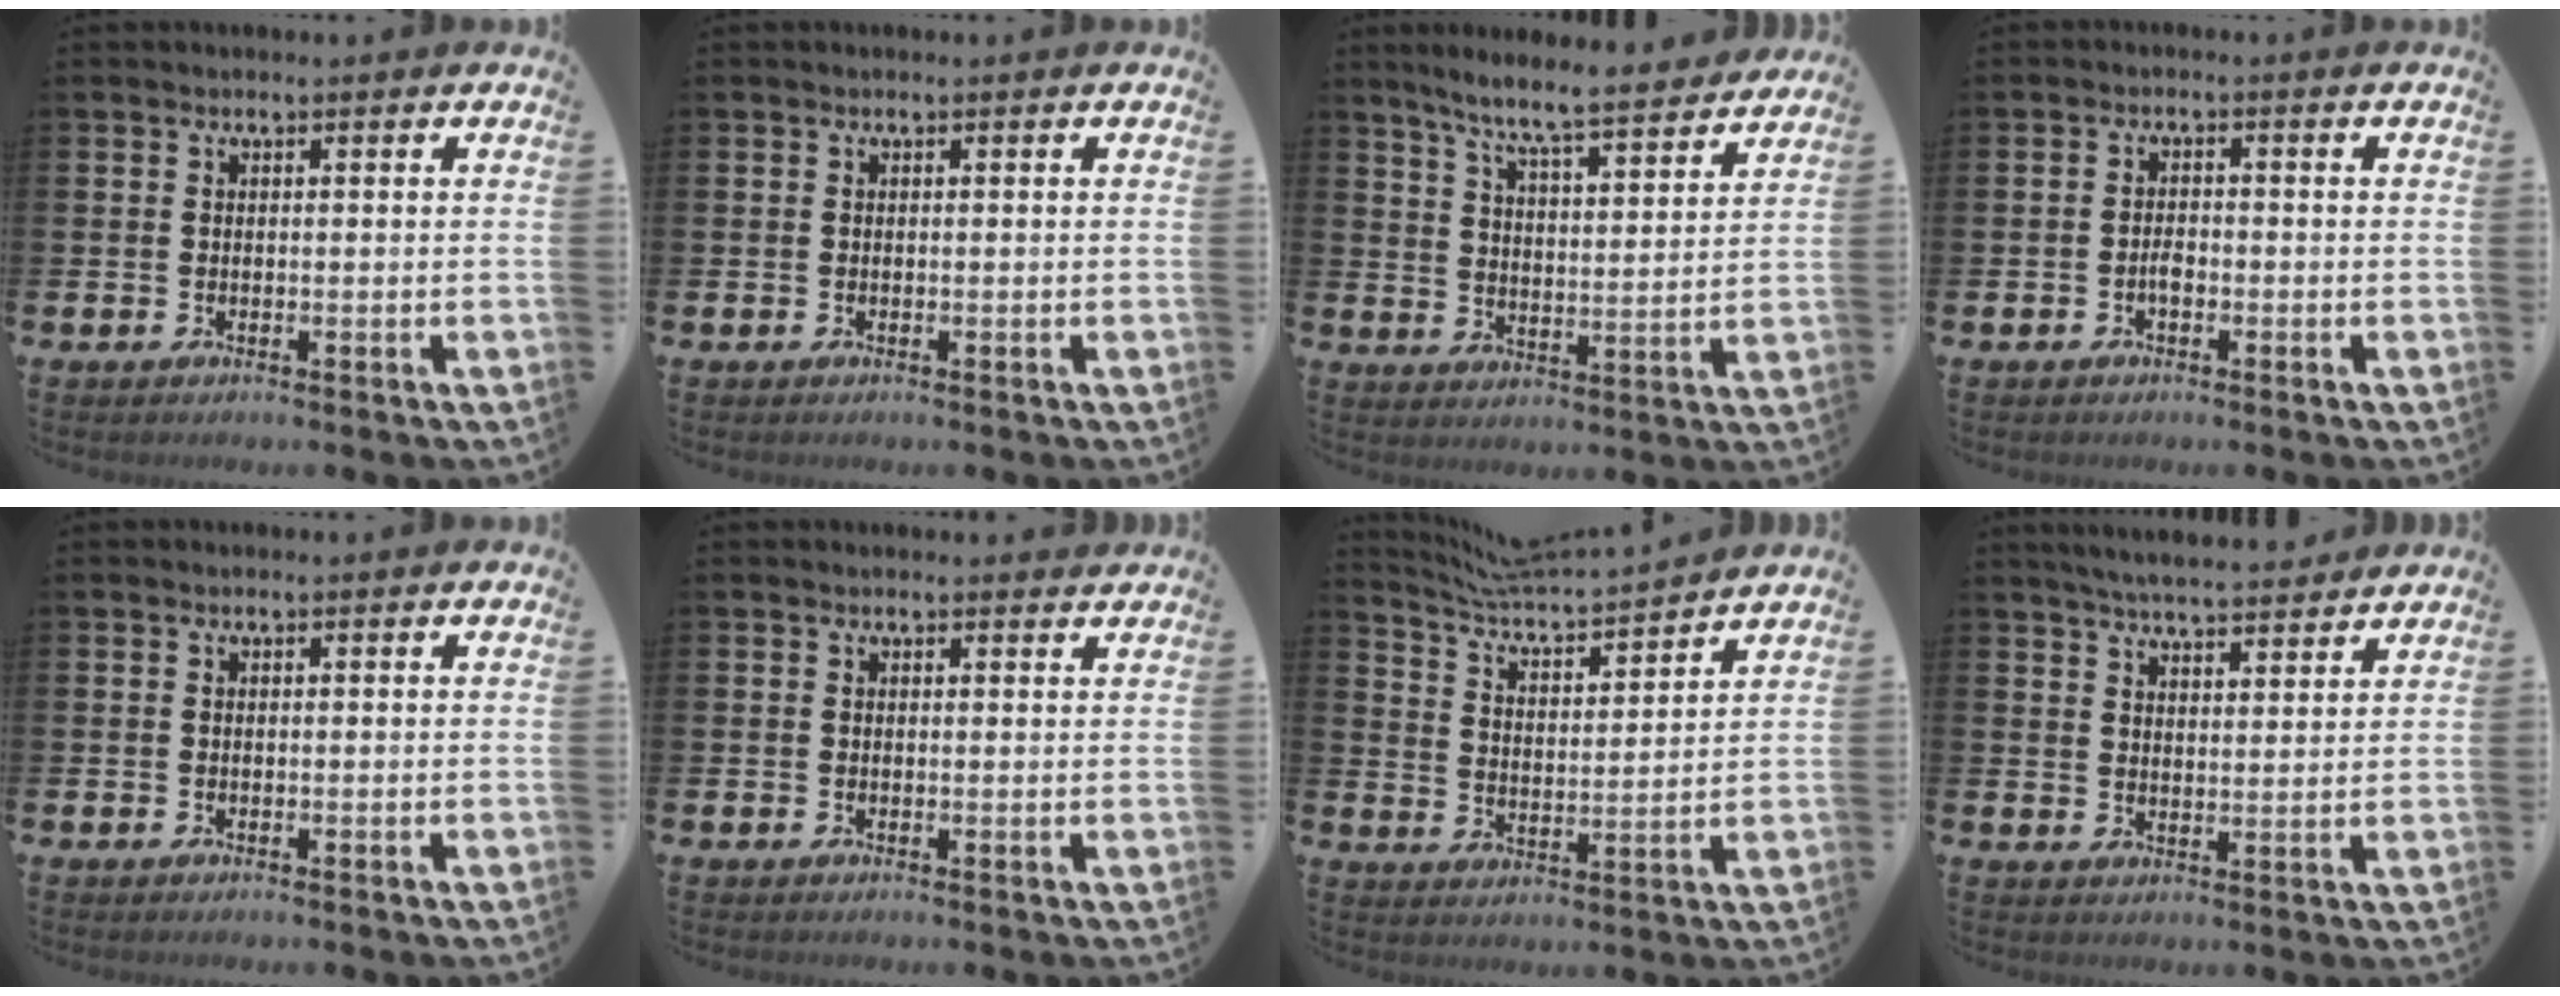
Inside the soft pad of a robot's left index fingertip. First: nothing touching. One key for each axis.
{"total": 0.0}
{"total": 7.9, "fx": 7.3, "fy": 0.3, "fz": 2.9, "tx": -0.077, "ty": -0.048, "tz": 0.125}
{"total": 1.8, "fx": -0.7, "fy": 0.9, "fz": 1.4, "tx": -0.025, "ty": 0.002, "tz": -0.014}
{"total": 0.0}
{"total": 0.8, "fx": 0.8, "fy": 0.2, "fz": 0.2, "tx": 0.009, "ty": -0.003, "tz": 0.011}
{"total": 5.8, "fx": 5.7, "fy": 0.3, "fz": 1.2, "tx": -0.050, "ty": -0.051, "tz": 0.095}
{"total": 5.4, "fx": 5.3, "fy": 0.3, "fz": 1.0, "tx": -0.027, "ty": -0.028, "tz": 0.093}